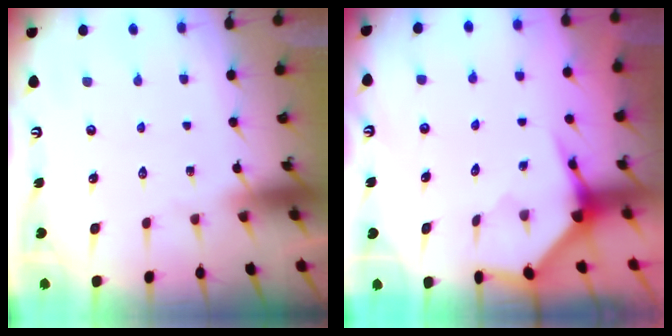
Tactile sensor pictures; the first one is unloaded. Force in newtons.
{"total": 4.0, "press": 3.9, "slide": 0.4}